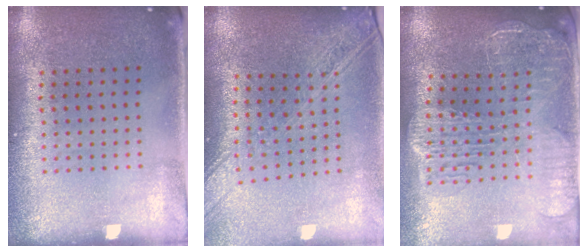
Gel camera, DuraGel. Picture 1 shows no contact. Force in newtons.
{"total": 2.2, "press": 1.9, "slide": 1.2}
{"total": 2.8, "press": 2.4, "slide": 1.6}